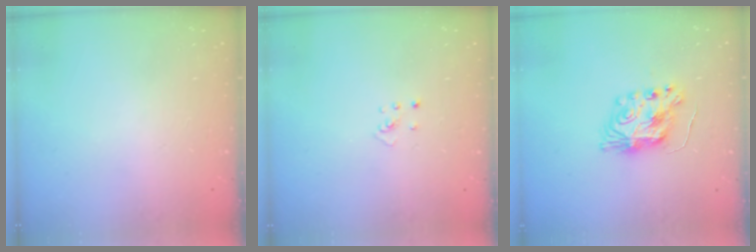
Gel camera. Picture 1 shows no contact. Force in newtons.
{"total": 2.0, "press": 2.0, "slide": 0.3}
{"total": 8.6, "press": 8.6, "slide": 0.5}